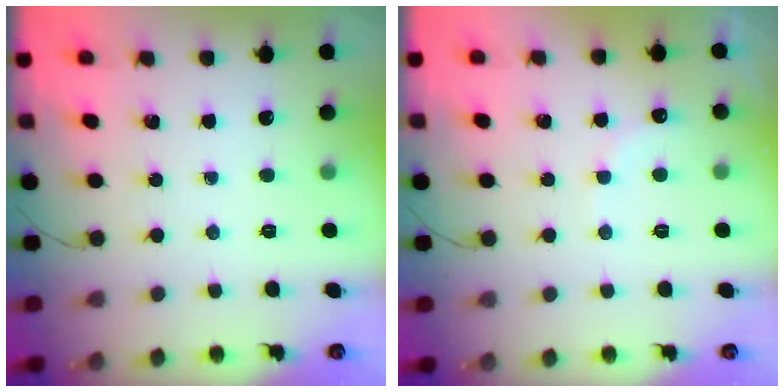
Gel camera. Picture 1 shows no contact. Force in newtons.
{"total": 6.6, "press": 6.5, "slide": 1.2}